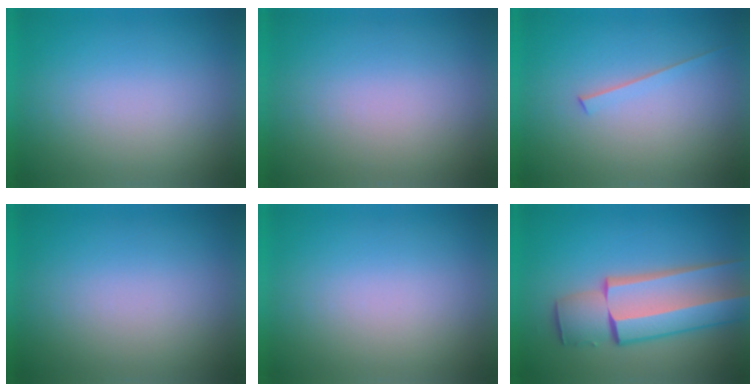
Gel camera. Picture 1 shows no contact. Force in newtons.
{"total": 0.0}
{"total": 1.5}
{"total": 0.0}
{"total": 1.1}
{"total": 8.4}